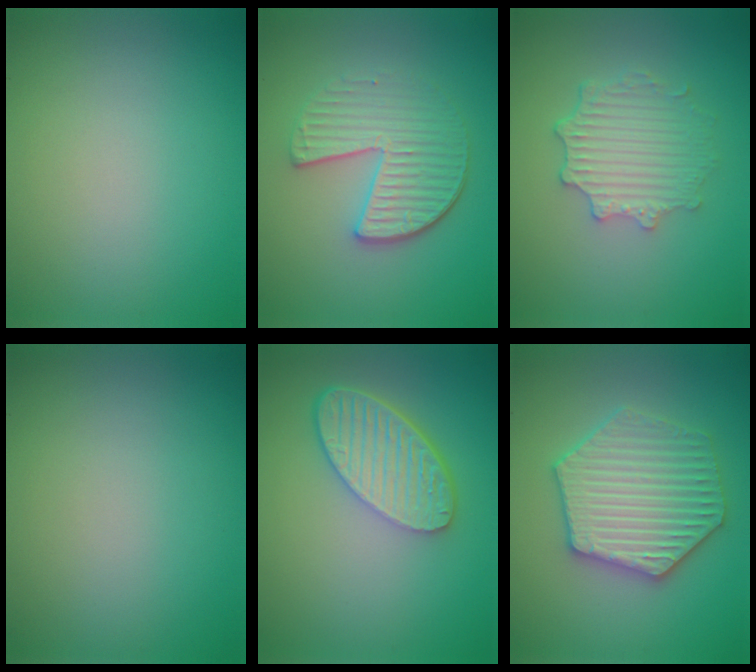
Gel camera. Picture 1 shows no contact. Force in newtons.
{"total": 4.2, "press": 3.6, "slide": 2.1}
{"total": 4.0, "press": 3.2, "slide": 2.4}
{"total": 0.0}
{"total": 6.0, "press": 4.7, "slide": 3.8}
{"total": 6.2, "press": 6.2, "slide": 1.0}